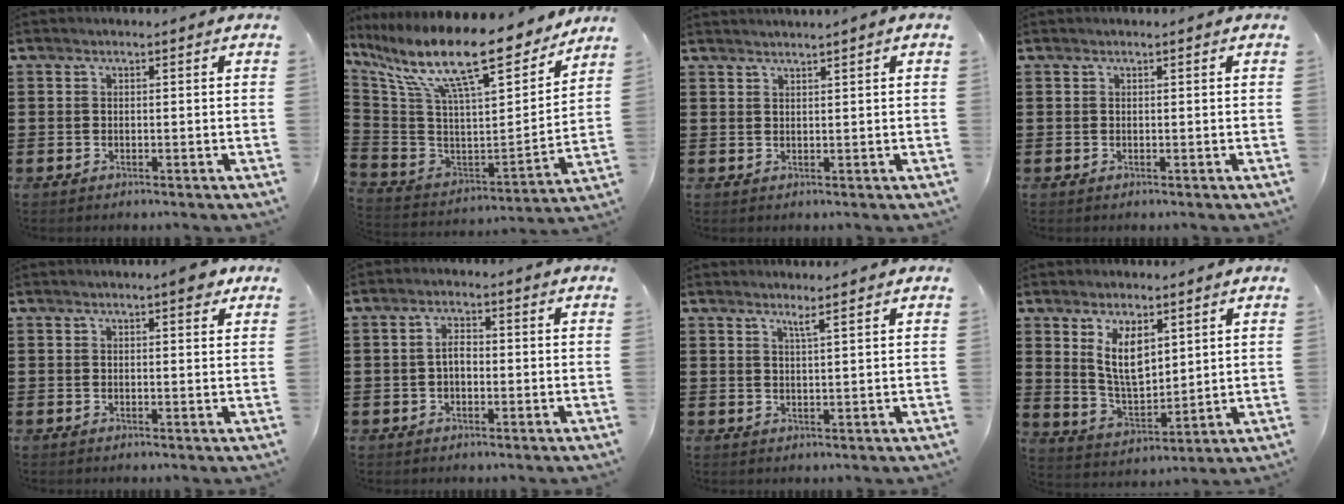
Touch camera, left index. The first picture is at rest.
{"total": 16.9, "force": [11.7, 3.0, 11.8], "torque": [-0.255, -0.071, 0.192]}
{"total": 1.1, "force": [0.9, -0.5, 0.1], "torque": [-0.003, -0.004, 0.019]}
{"total": 0.0}
{"total": 2.9, "force": [2.1, 0.5, 2.0], "torque": [-0.028, 0.000, 0.033]}
{"total": 2.8, "force": [-0.2, 1.5, 2.3], "torque": [-0.047, 0.006, -0.004]}
{"total": 2.2, "force": [1.7, -0.4, 1.4], "torque": [-0.029, -0.003, 0.031]}
{"total": 7.5, "force": [4.0, 3.6, 5.1], "torque": [-0.106, -0.008, 0.073]}